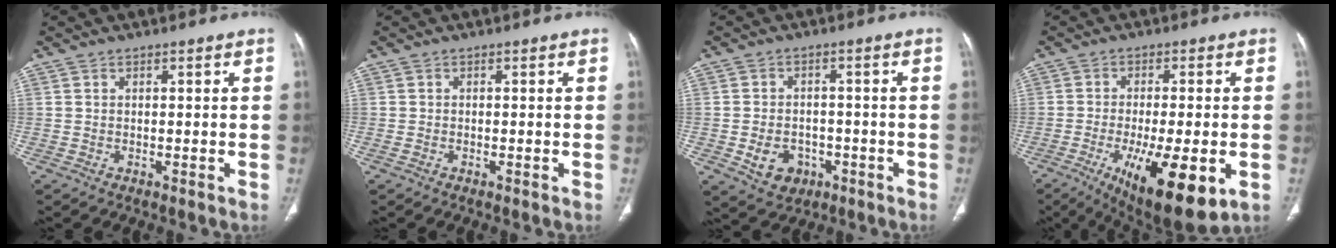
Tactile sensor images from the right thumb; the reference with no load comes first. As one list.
[{"total": 0.8, "force": [-0.4, 0.4, 0.6], "torque": [-0.015, 0.000, -0.006]}, {"total": 6.9, "force": [-2.4, 5.4, 3.5], "torque": [-0.044, 0.018, -0.027]}, {"total": 17.0, "force": [-5.9, 5.5, 15.0], "torque": [-0.224, -0.016, -0.076]}]